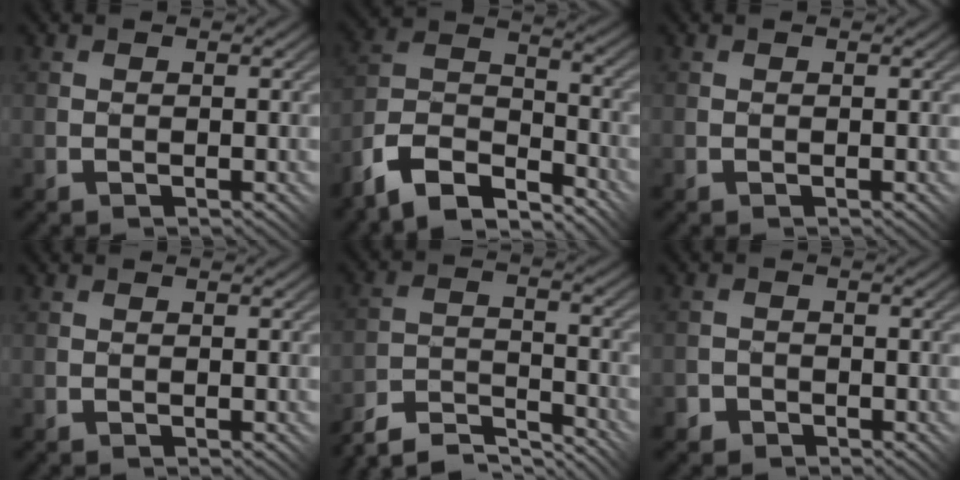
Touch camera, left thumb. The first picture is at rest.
{"total": 10.1, "force": [-8.2, 3.4, 4.8], "torque": [-0.092, 0.006, -0.166]}
{"total": 0.0}
{"total": 0.0}
{"total": 8.4, "force": [-8.0, 1.1, 2.4], "torque": [-0.045, 0.012, -0.152]}
{"total": 2.6, "force": [-1.8, 1.8, -0.1], "torque": [0.020, 0.008, -0.040]}